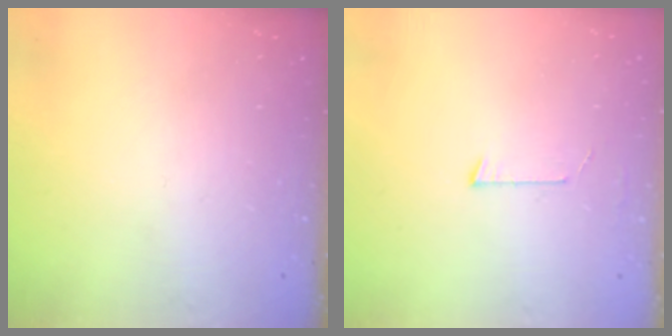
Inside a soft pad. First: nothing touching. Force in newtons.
{"total": 2.7, "press": 2.7, "slide": 0.2}